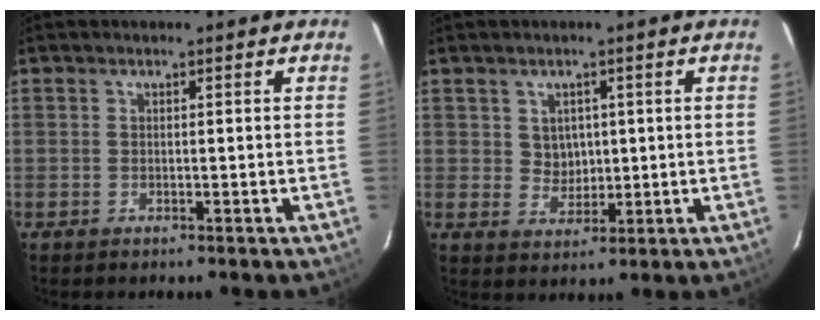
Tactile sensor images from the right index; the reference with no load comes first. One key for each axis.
{"total": 3.9, "fx": 1.0, "fy": 3.6, "fz": 1.0, "tx": -0.014, "ty": 0.005, "tz": 0.026}